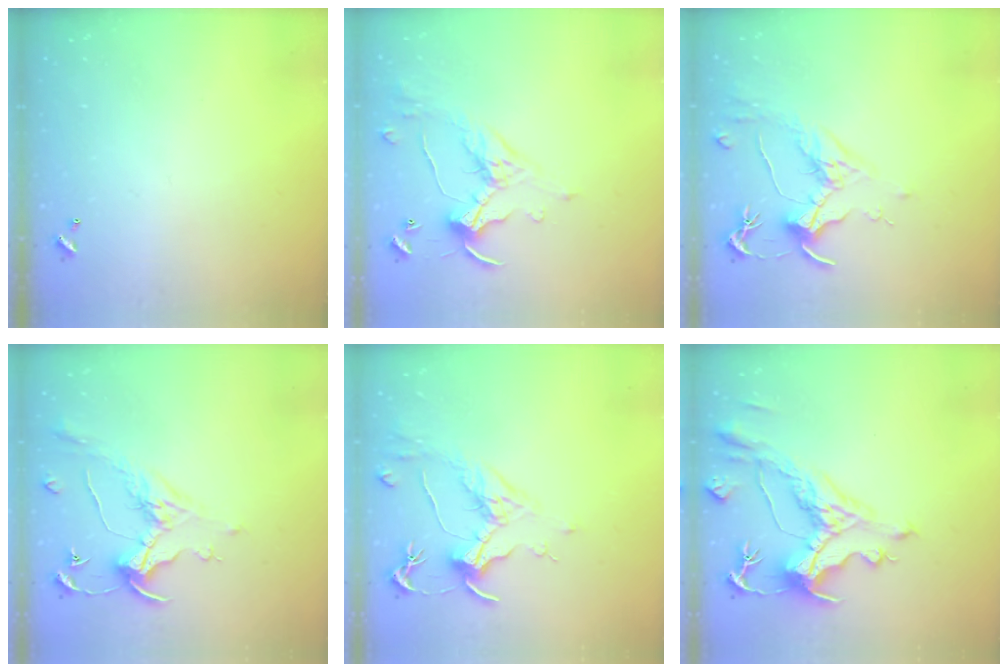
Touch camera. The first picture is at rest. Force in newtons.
{"total": 1.1, "press": 1.1, "slide": 0.1}
{"total": 1.8, "press": 1.5, "slide": 0.9}
{"total": 0.8, "press": 0.7, "slide": 0.5}
{"total": 1.7, "press": 1.5, "slide": 0.9}
{"total": 4.6, "press": 4.2, "slide": 1.8}